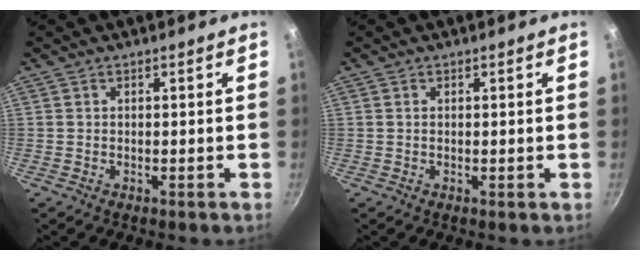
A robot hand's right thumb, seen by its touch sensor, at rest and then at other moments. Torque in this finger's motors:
{"motor_torque": [1.16, 0.96, 0.12, -0.27, -0.03]}